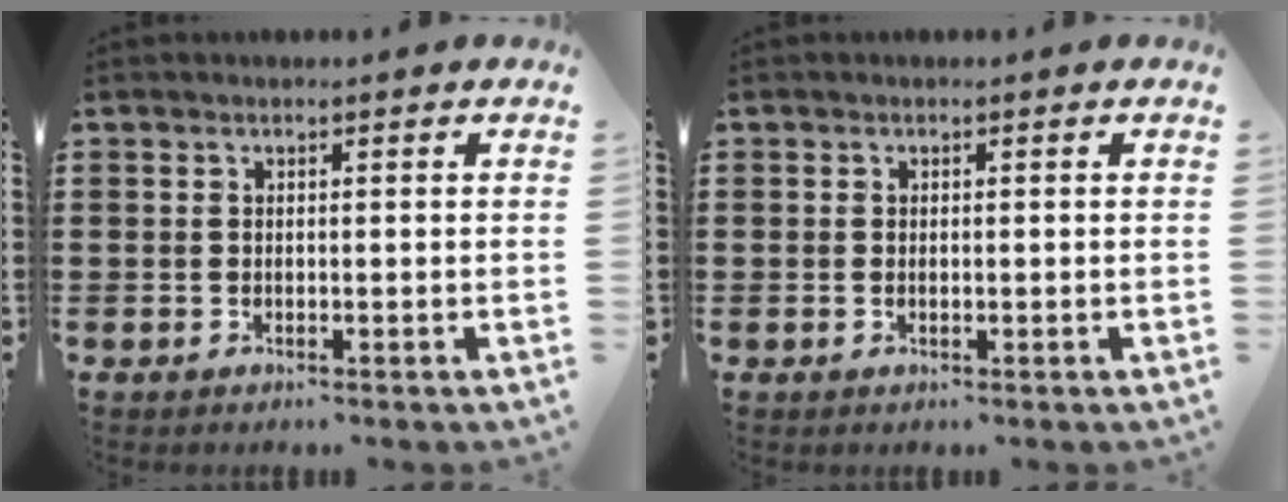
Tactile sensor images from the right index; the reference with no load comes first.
{"total": 0.7, "force": [0.0, 0.3, 0.7], "torque": [-0.015, -0.001, 0.000]}